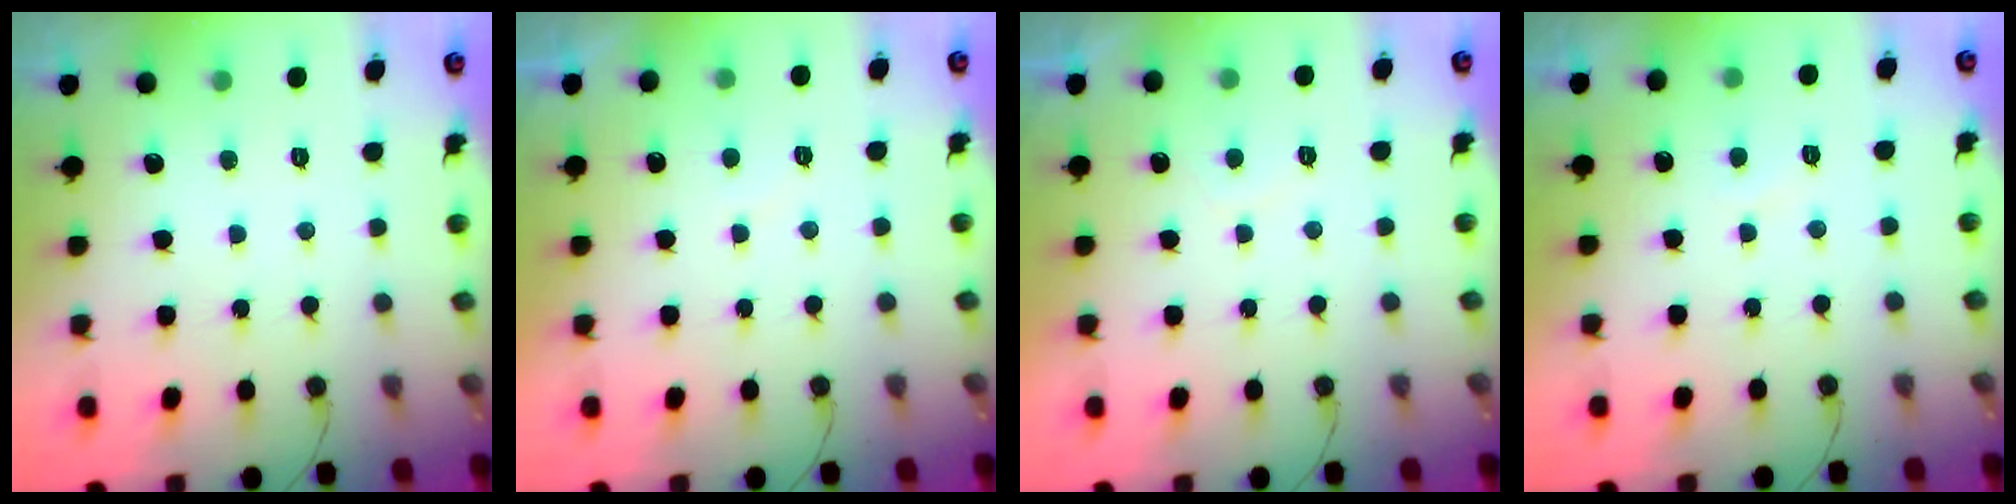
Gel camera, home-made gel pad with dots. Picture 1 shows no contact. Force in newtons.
{"total": 1.7, "press": 1.5, "slide": 0.7}
{"total": 1.6, "press": 1.6, "slide": 0.5}
{"total": 1.9, "press": 1.8, "slide": 0.6}